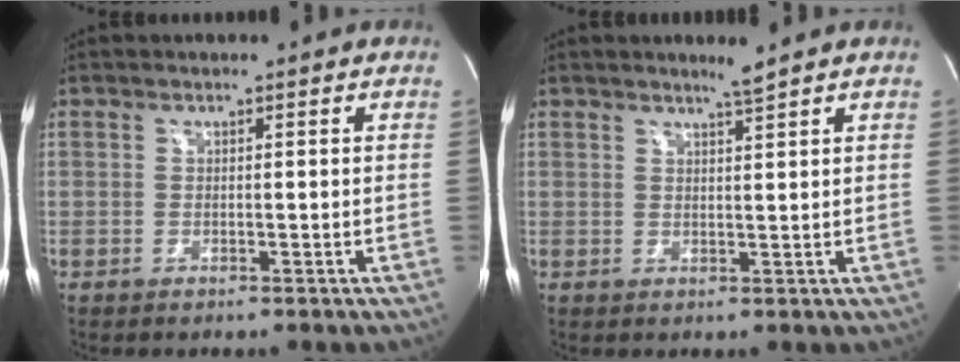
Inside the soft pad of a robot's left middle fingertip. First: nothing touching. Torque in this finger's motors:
{"motor_torque": [-0.05, -0.07, -0.01, 0.00]}